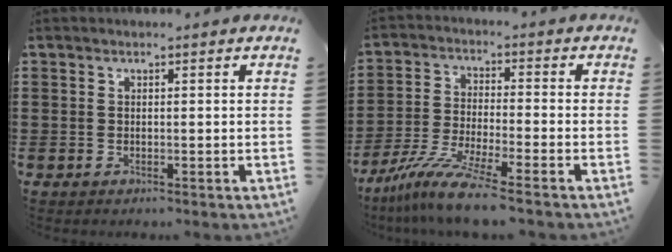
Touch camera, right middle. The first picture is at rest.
{"total": 8.5, "force": [-7.1, 0.0, 4.6], "torque": [-0.102, -0.014, -0.140]}